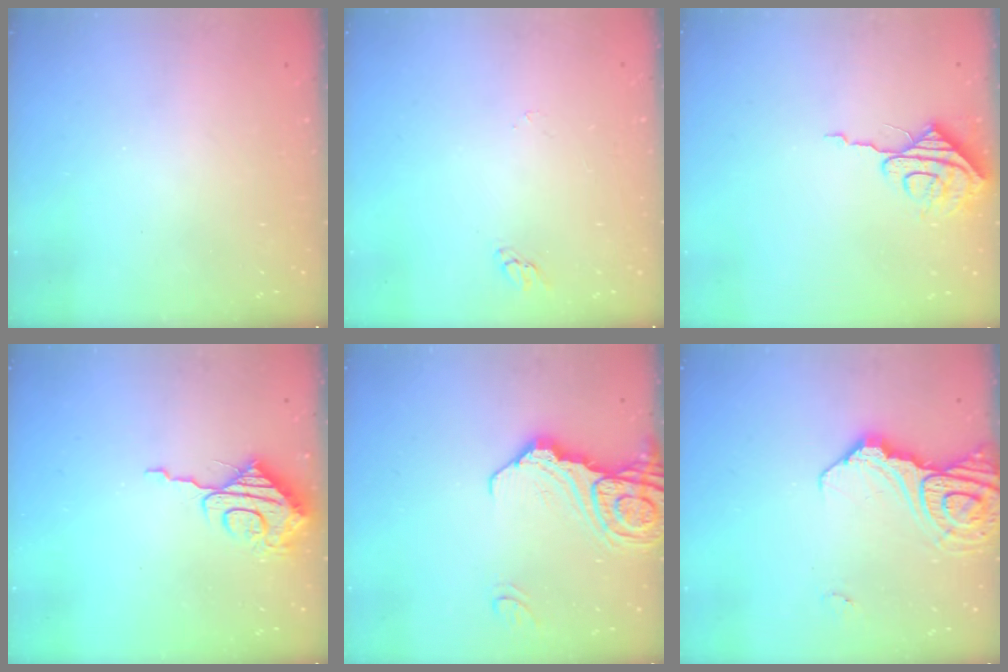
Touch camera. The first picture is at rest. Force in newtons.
{"total": 2.2, "press": 2.2, "slide": 0.2}
{"total": 7.9, "press": 7.9, "slide": 0.7}
{"total": 9.7, "press": 9.7, "slide": 0.2}
{"total": 15.8, "press": 15.7, "slide": 2.0}
{"total": 14.4, "press": 14.3, "slide": 1.8}